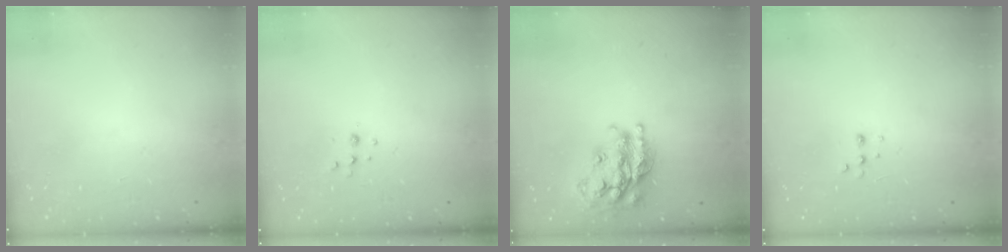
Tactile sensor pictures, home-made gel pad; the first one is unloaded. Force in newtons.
{"total": 3.8, "press": 3.7, "slide": 0.7}
{"total": 19.6, "press": 19.6, "slide": 1.4}
{"total": 3.4, "press": 3.3, "slide": 0.8}